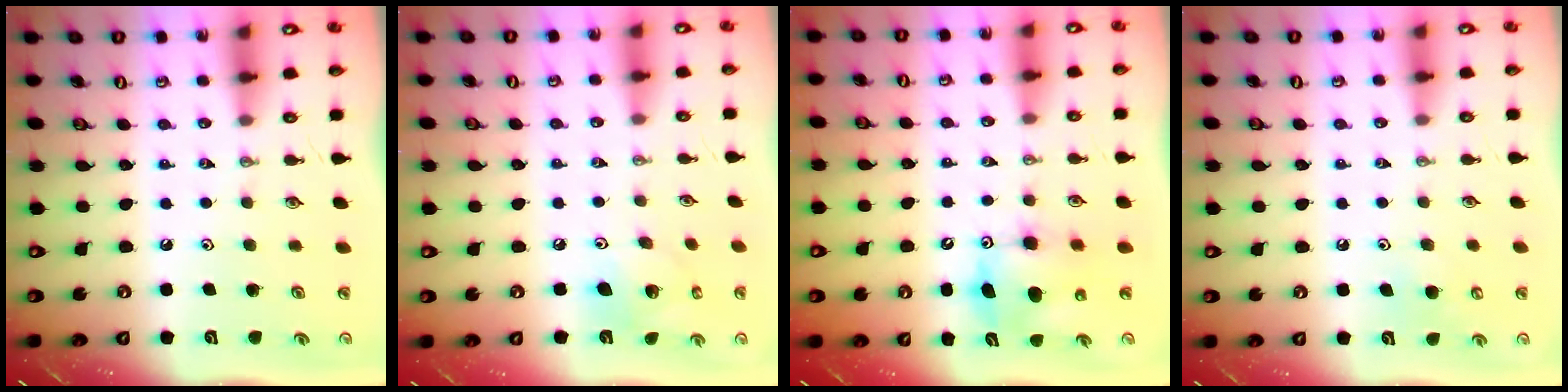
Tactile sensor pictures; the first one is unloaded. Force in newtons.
{"total": 10.6, "press": 10.5, "slide": 1.0}
{"total": 9.7, "press": 9.7, "slide": 0.4}
{"total": 6.4, "press": 6.4, "slide": 0.7}